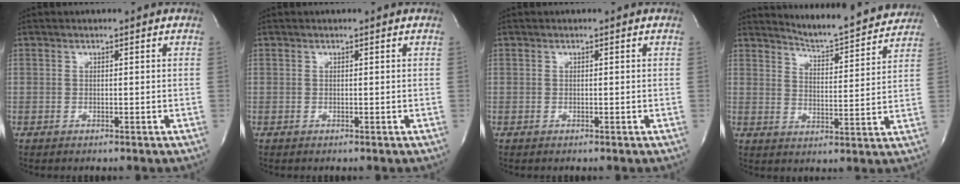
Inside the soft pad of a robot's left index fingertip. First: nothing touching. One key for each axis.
{"total": 0.0}
{"total": 0.0}
{"total": 12.0, "fx": 11.8, "fy": 0.7, "fz": 1.8, "tx": -0.028, "ty": -0.017, "tz": 0.154}